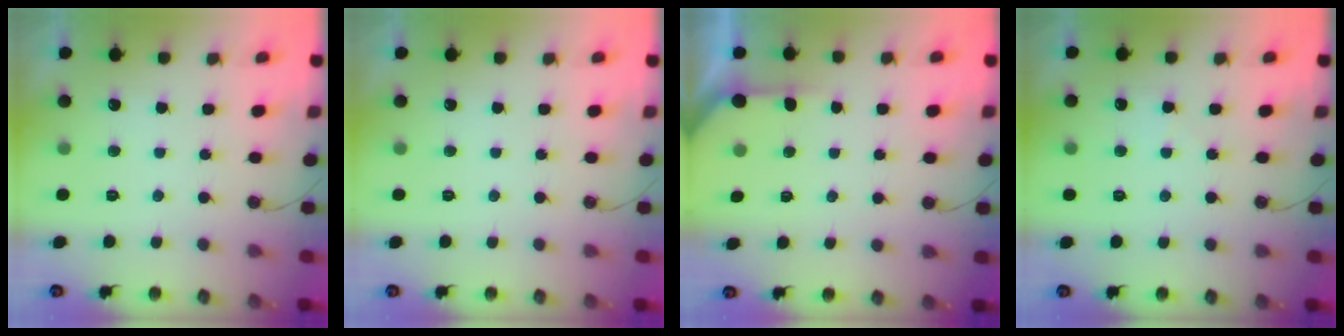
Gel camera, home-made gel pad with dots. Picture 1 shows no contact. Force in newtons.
{"total": 0.0}
{"total": 2.9, "press": 2.9, "slide": 0.2}
{"total": 4.1, "press": 4.0, "slide": 0.6}